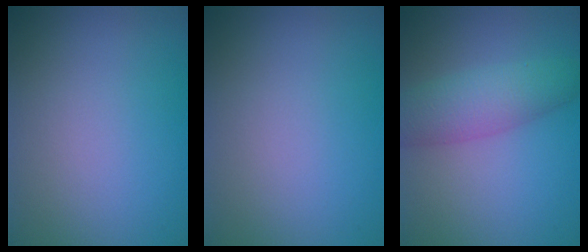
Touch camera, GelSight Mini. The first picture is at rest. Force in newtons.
{"total": 0.0}
{"total": 4.6, "press": 4.6, "slide": 0.1}